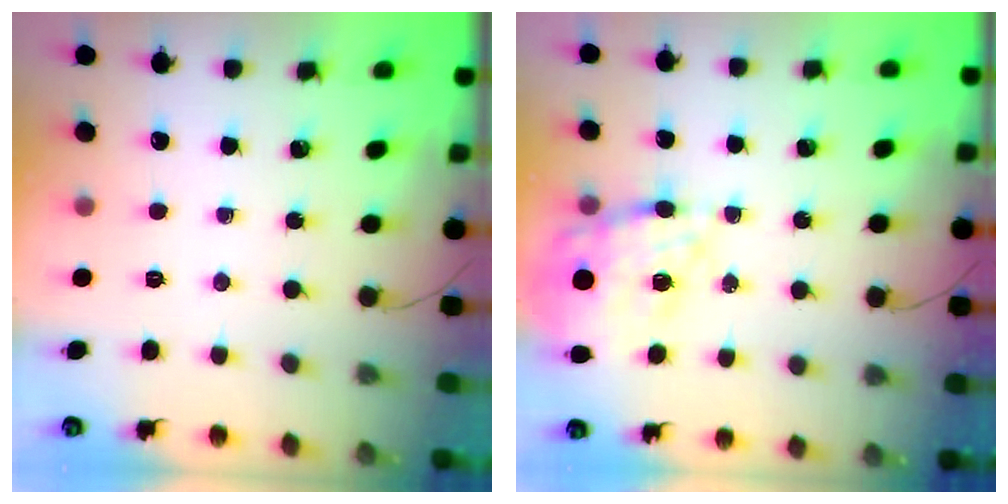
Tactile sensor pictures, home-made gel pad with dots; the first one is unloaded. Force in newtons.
{"total": 18.1, "press": 17.7, "slide": 4.1}